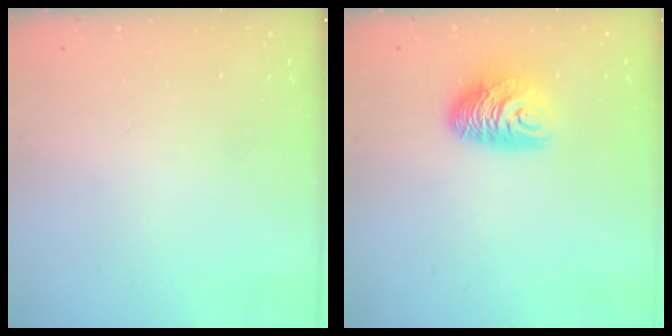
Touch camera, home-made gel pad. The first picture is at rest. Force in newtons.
{"total": 10.0, "press": 10.0, "slide": 0.5}